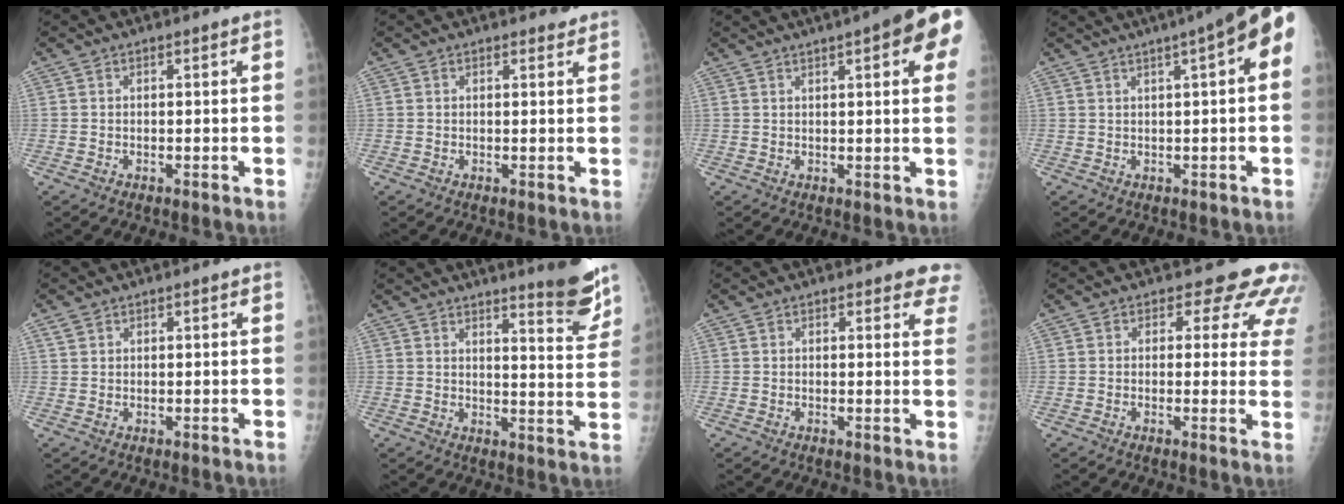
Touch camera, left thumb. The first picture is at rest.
{"total": 0.9, "force": [0.9, 0.3, 0.1], "torque": [0.000, -0.008, 0.009]}
{"total": 12.9, "force": [6.2, 2.9, 11.0], "torque": [-0.122, 0.002, 0.066]}
{"total": 11.2, "force": [4.1, 2.3, 10.2], "torque": [-0.124, 0.027, 0.044]}
{"total": 1.4, "force": [0.9, 0.8, 0.6], "torque": [-0.006, 0.000, 0.019]}
{"total": 8.6, "force": [7.0, 0.9, 4.9], "torque": [-0.047, -0.064, 0.091]}
{"total": 5.0, "force": [4.3, 1.9, 1.9], "torque": [0.016, -0.017, 0.031]}
{"total": 9.1, "force": [7.3, 4.7, 2.7], "torque": [0.023, -0.030, 0.053]}